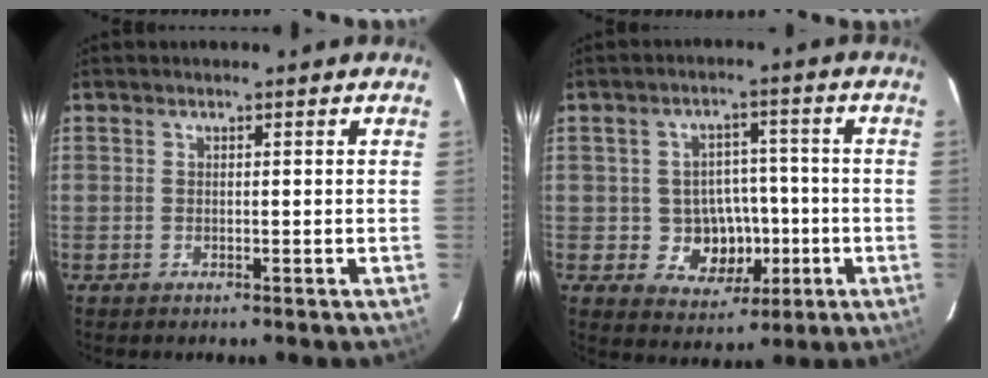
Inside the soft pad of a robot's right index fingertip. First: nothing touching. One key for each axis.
{"total": 11.5, "fx": -3.3, "fy": 9.4, "fz": 5.7, "tx": -0.118, "ty": 0.011, "tz": -0.032}